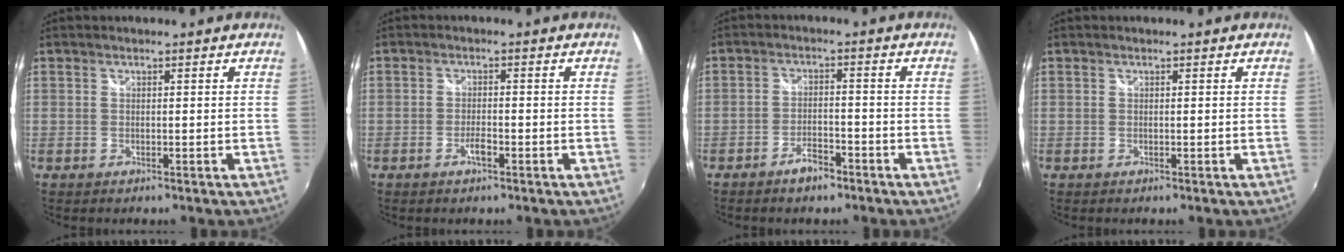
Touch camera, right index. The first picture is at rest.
{"total": 2.1, "force": [-1.2, 0.6, 1.5], "torque": [-0.035, -0.001, -0.025]}
{"total": 4.1, "force": [-3.1, 1.4, 2.3], "torque": [-0.056, 0.004, -0.049]}
{"total": 0.0}